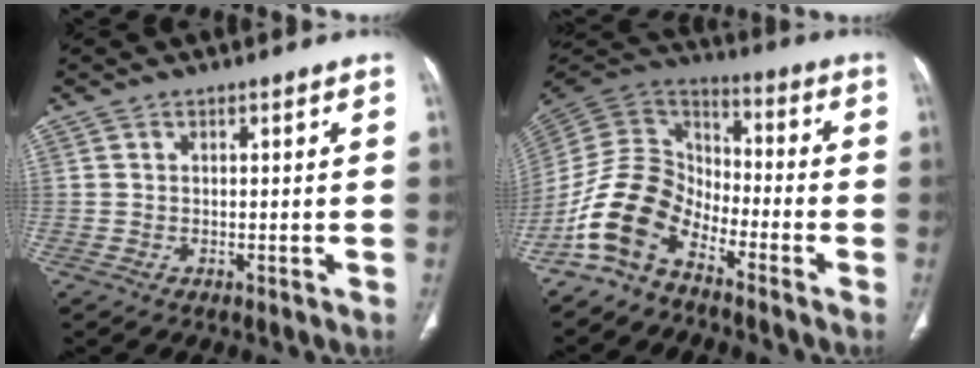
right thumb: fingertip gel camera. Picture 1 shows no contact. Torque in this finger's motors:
{"motor_torque": [1.51, 0.56, 1.48, -1.29, 0.16]}